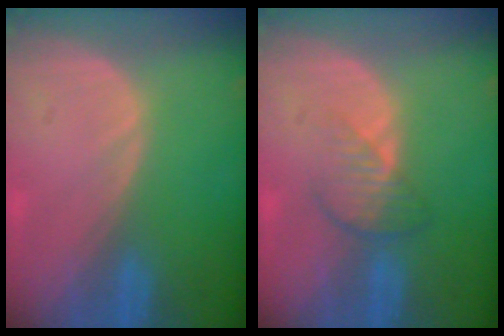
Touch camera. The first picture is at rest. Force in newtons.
{"total": 3.7, "press": 3.4, "slide": 1.5}